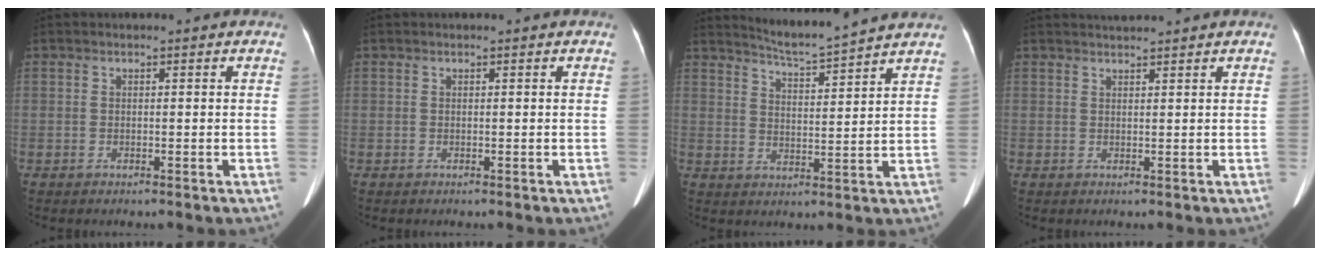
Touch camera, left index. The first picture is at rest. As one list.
[{"total": 0.0}, {"total": 8.0, "force": [7.6, -1.4, 1.9], "torque": [-0.048, -0.004, 0.124]}, {"total": 2.2, "force": [2.1, -0.4, 0.4], "torque": [-0.004, 0.018, 0.042]}]